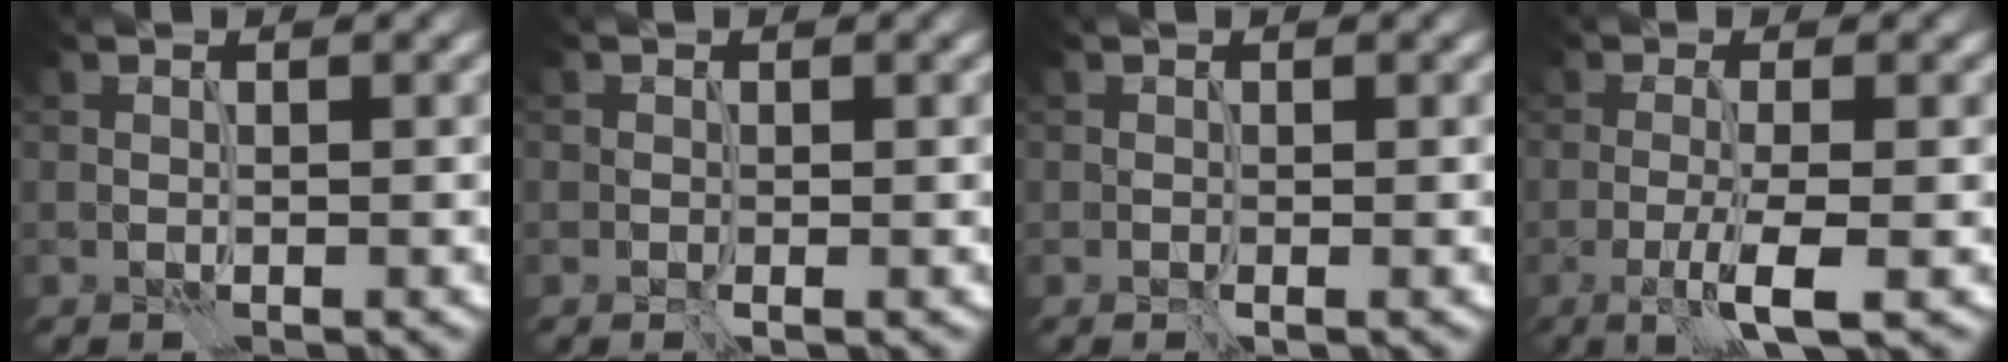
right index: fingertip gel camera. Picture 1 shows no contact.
{"total": 0.0}
{"total": 0.0}
{"total": 3.7, "force": [-1.4, 0.5, 3.4], "torque": [-0.061, -0.004, -0.029]}